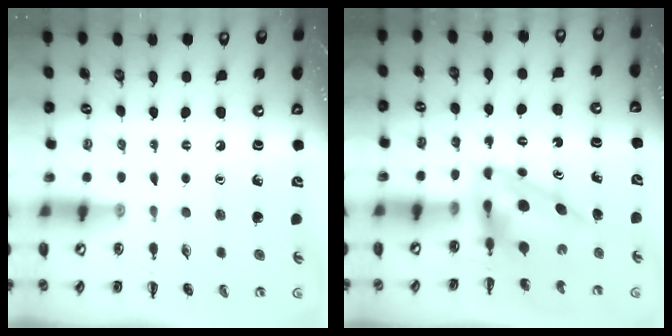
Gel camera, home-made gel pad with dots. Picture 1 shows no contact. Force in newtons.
{"total": 6.1, "press": 5.9, "slide": 1.3}